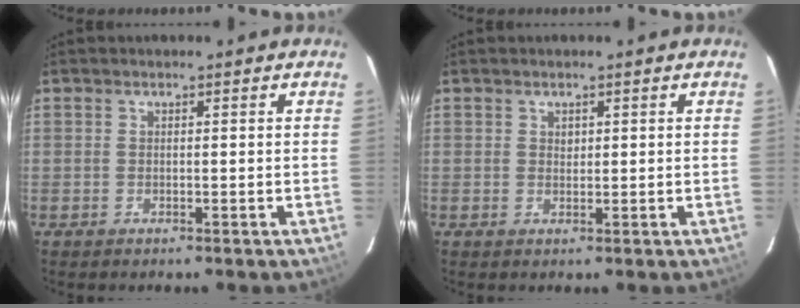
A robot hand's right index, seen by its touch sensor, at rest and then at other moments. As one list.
[{"total": 0.8, "force": [0.4, 0.7, 0.2], "torque": [-0.003, 0.003, 0.008]}]